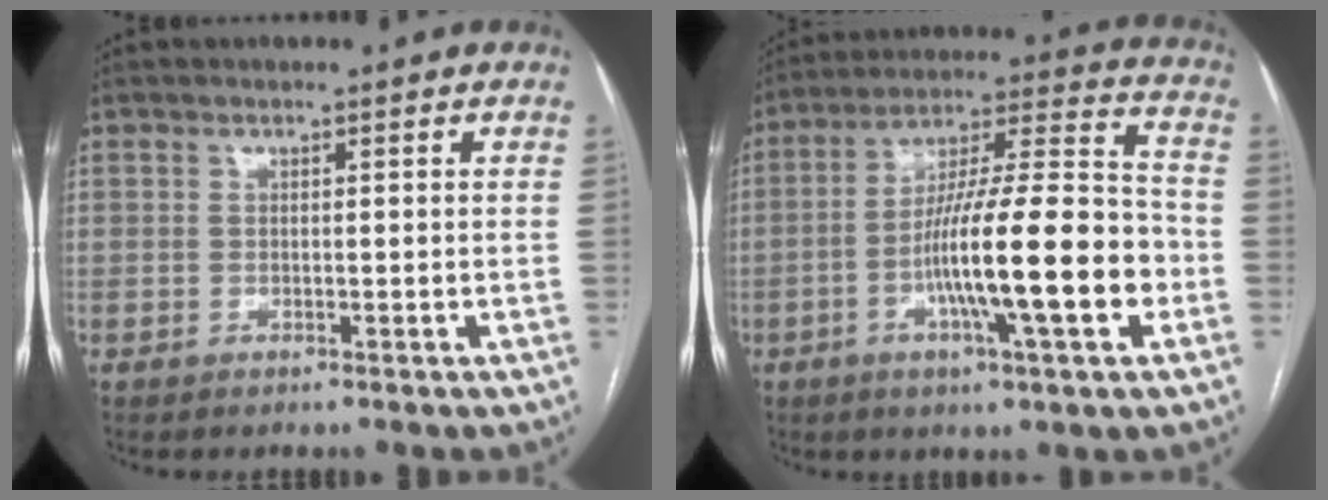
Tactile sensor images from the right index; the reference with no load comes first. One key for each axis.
{"total": 19.1, "fx": -5.1, "fy": 1.6, "fz": 18.4, "tx": -0.312, "ty": 0.002, "tz": -0.083}